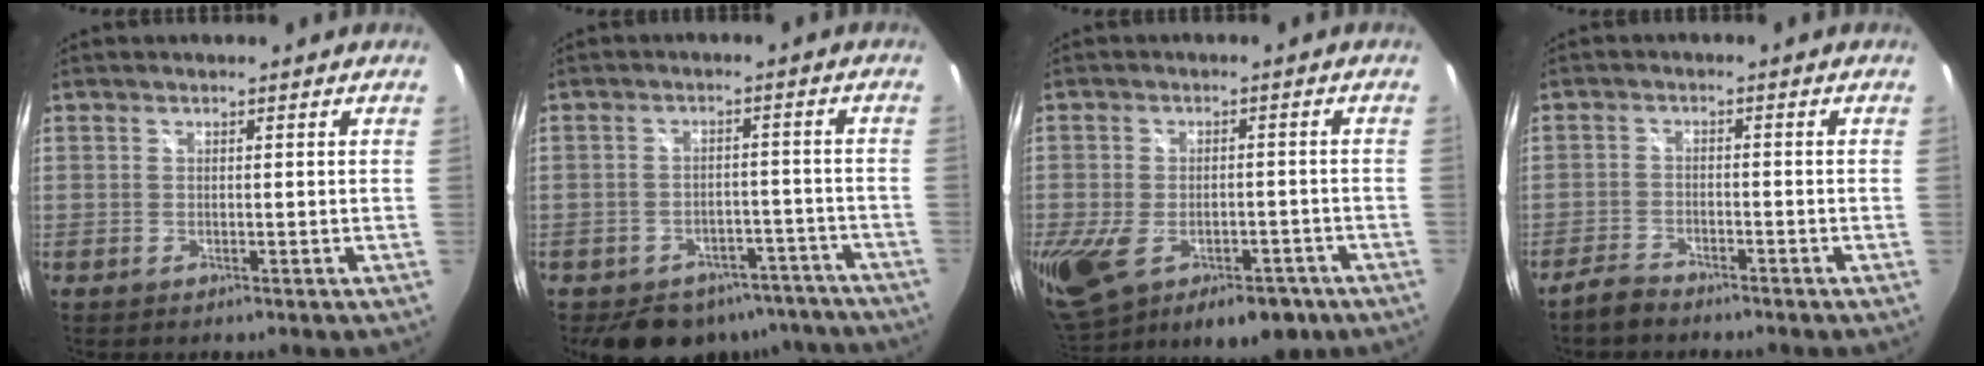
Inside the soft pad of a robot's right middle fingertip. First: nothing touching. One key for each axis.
{"total": 14.6, "fx": -11.3, "fy": 7.9, "fz": 4.8, "tx": -0.100, "ty": 0.021, "tz": -0.126}
{"total": 23.9, "fx": -11.2, "fy": 14.5, "fz": 15.5, "tx": -0.352, "ty": -0.053, "tz": -0.153}
{"total": 3.7, "fx": -3.4, "fy": 1.1, "fz": 1.0, "tx": -0.040, "ty": -0.002, "tz": -0.065}